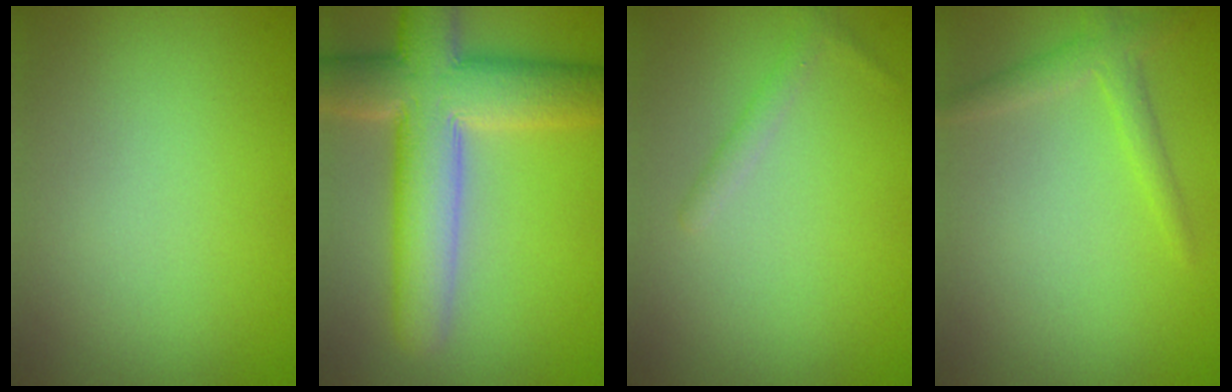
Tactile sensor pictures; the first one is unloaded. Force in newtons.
{"total": 10.0, "press": 10.0, "slide": 0.4}
{"total": 1.1, "press": 1.1, "slide": 0.1}
{"total": 2.0, "press": 2.0, "slide": 0.1}